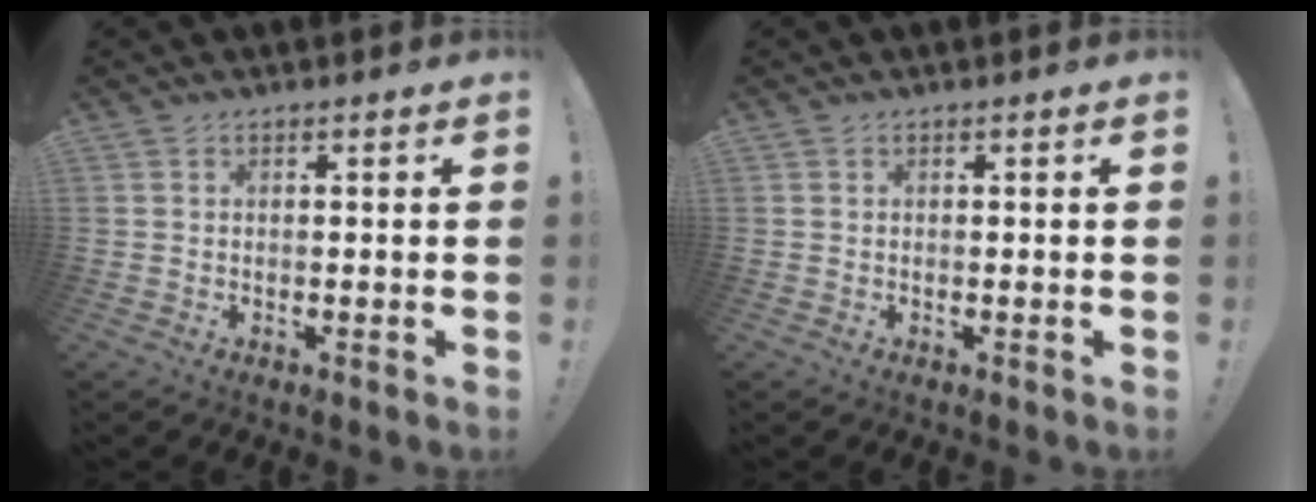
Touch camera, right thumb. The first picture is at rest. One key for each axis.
{"total": 0.0}